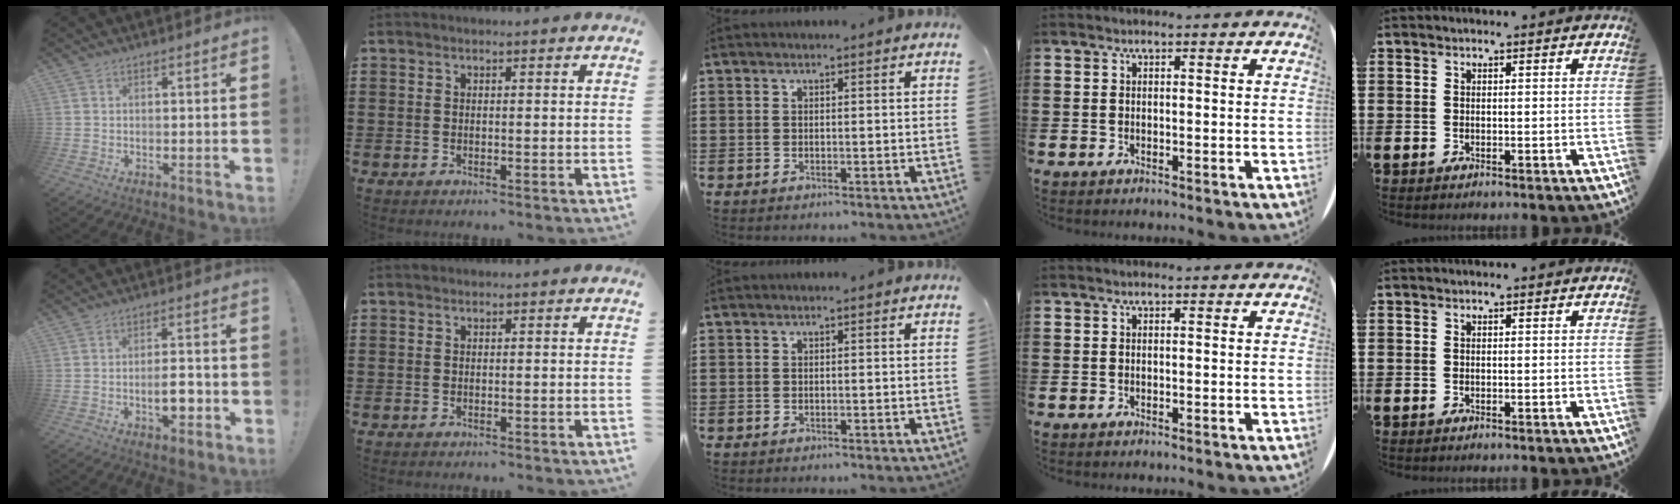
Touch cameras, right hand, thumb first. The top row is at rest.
{"thumb": {"total": 6.7, "force": [-2.2, 2.7, 5.7], "torque": [-0.085, 0.004, -0.039]}}